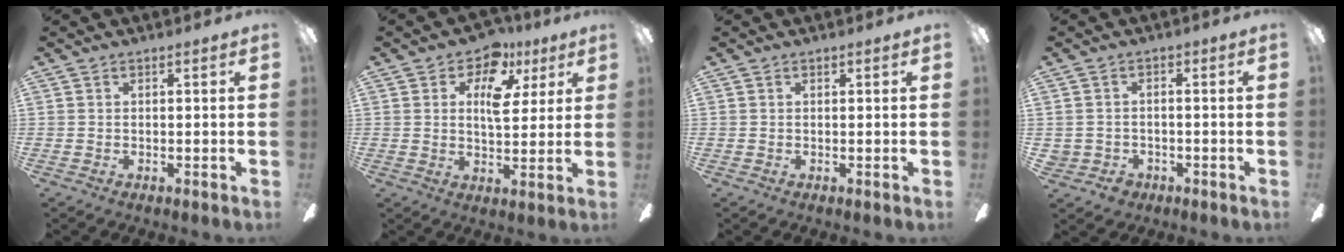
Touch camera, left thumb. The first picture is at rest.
{"total": 11.0, "force": [5.1, 6.3, 7.4], "torque": [-0.100, -0.010, 0.086]}
{"total": 0.0}
{"total": 3.2, "force": [-0.9, 3.0, 0.4], "torque": [-0.011, 0.008, -0.017]}